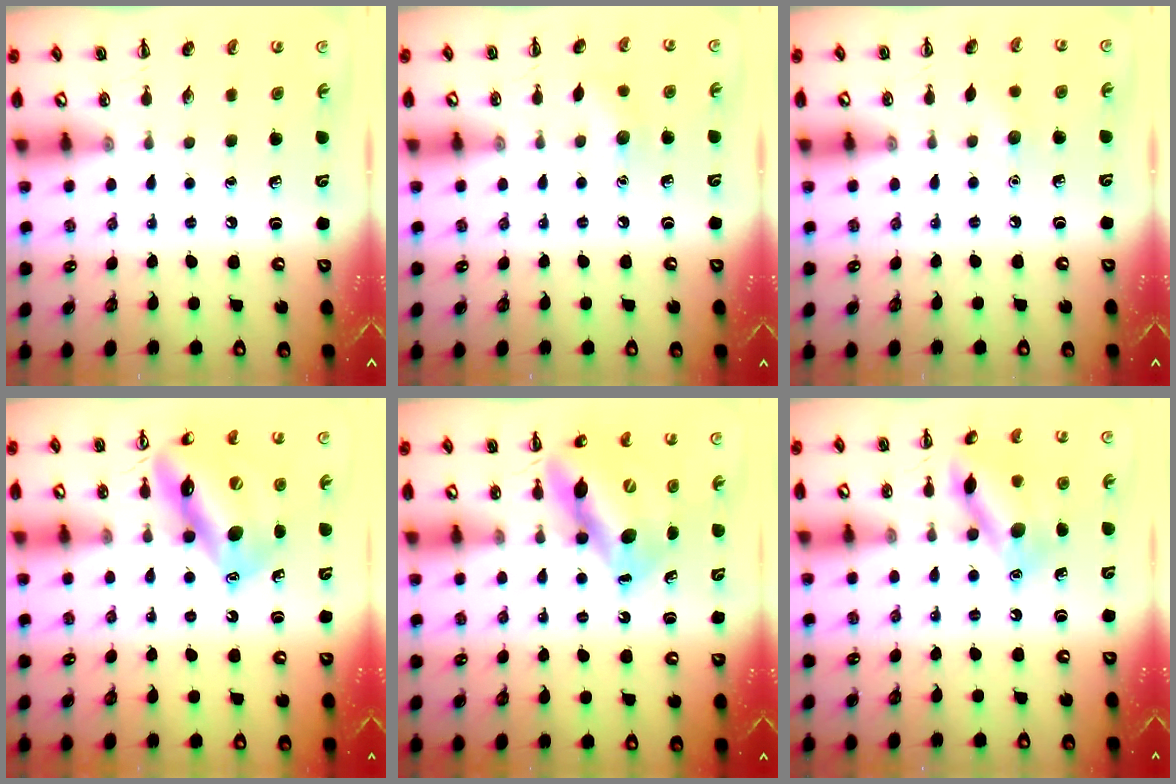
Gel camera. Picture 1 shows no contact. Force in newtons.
{"total": 6.0, "press": 5.8, "slide": 1.4}
{"total": 4.6, "press": 4.5, "slide": 1.2}
{"total": 15.2, "press": 15.0, "slide": 2.5}
{"total": 11.4, "press": 11.0, "slide": 3.0}
{"total": 13.1, "press": 13.1, "slide": 0.9}